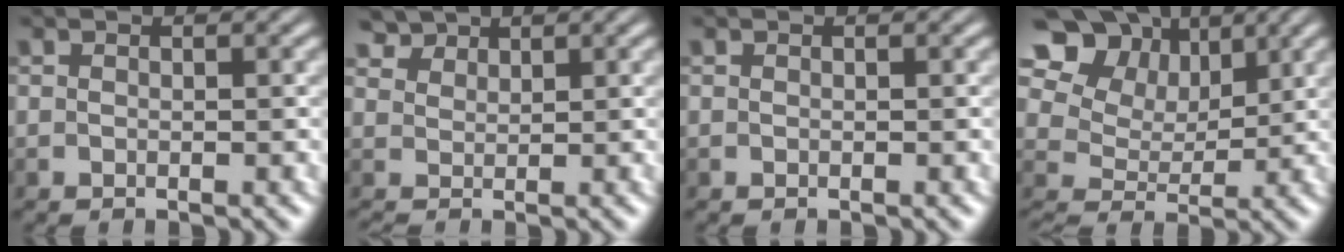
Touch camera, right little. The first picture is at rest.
{"total": 2.9, "force": [2.6, 1.2, 0.5], "torque": [-0.019, 0.002, 0.047]}
{"total": 0.0}
{"total": 11.3, "force": [6.1, 7.4, 5.9], "torque": [-0.113, 0.031, 0.086]}